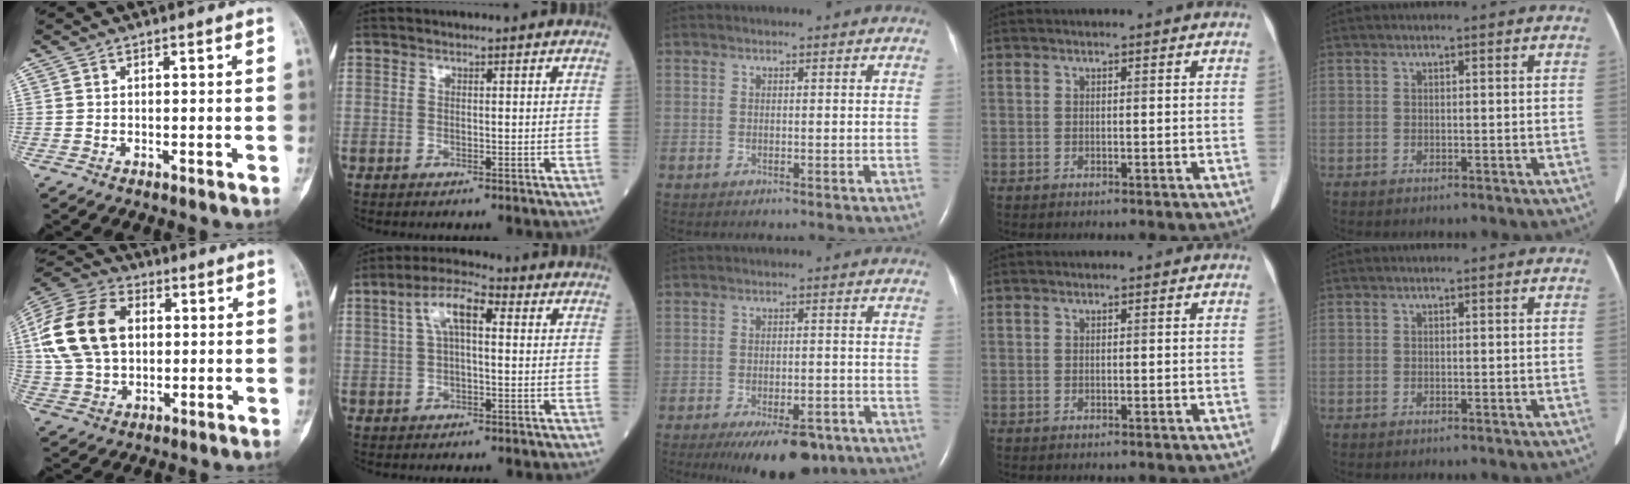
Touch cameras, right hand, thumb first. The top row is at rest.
{"thumb": {"total": 18.6, "force": [3.1, 12.9, 13.1], "torque": [-0.249, 0.016, 0.057]}, "index": {"total": 6.8, "force": [1.6, 2.3, 6.2], "torque": [-0.122, 0.030, 0.026]}, "middle": {"total": 11.6, "force": [-8.2, 4.2, 6.9], "torque": [-0.094, -0.004, -0.121]}}